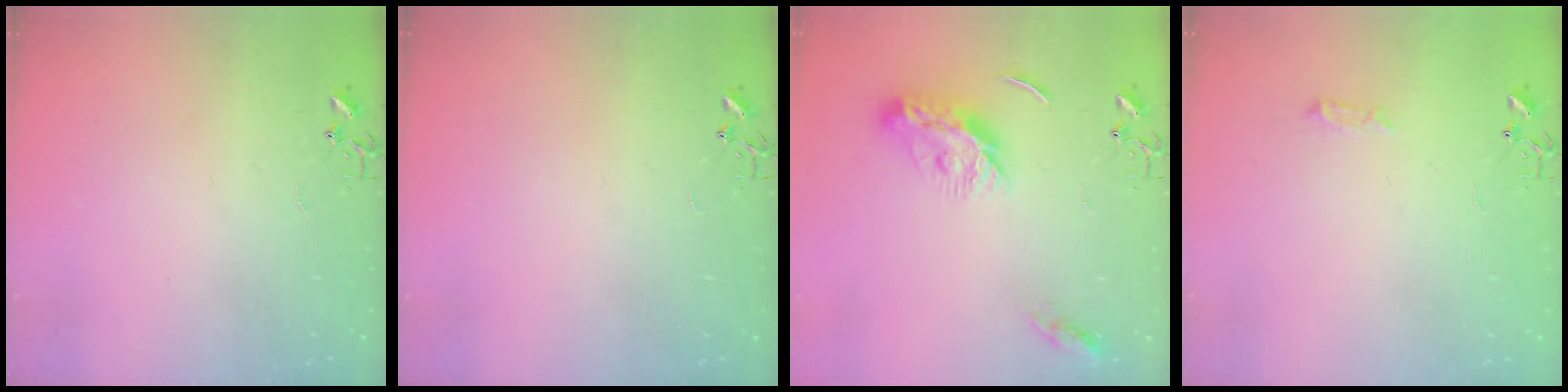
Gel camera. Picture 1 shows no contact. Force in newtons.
{"total": 0.0}
{"total": 11.0, "press": 11.0, "slide": 0.1}
{"total": 4.0, "press": 4.0, "slide": 0.6}